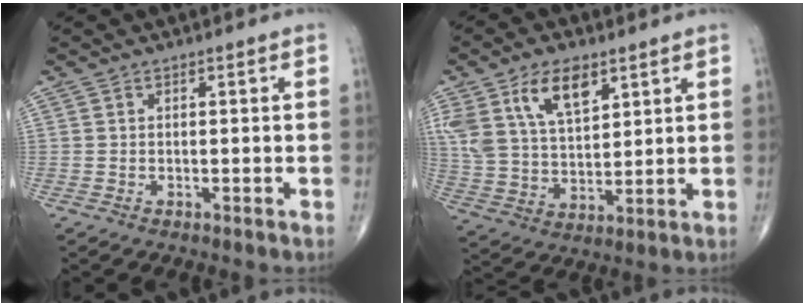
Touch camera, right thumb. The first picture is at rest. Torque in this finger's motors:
{"motor_torque": [0.11, 1.31, 1.46, 0.93, 0.11]}